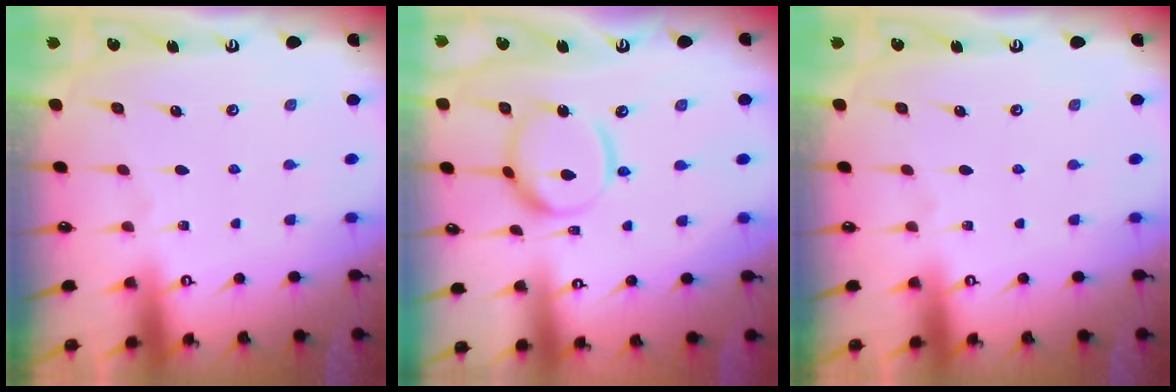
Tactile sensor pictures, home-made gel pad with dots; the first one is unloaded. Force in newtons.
{"total": 13.6, "press": 13.5, "slide": 1.2}
{"total": 0.0}